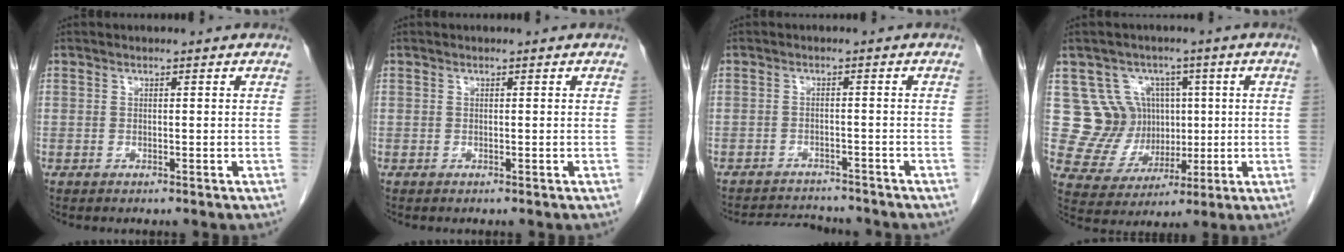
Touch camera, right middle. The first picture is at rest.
{"total": 0.0}
{"total": 7.4, "force": [-7.1, 1.3, 1.2], "torque": [-0.018, 0.002, -0.102]}
{"total": 9.4, "force": [2.0, 9.0, 1.9], "torque": [-0.030, 0.038, 0.054]}